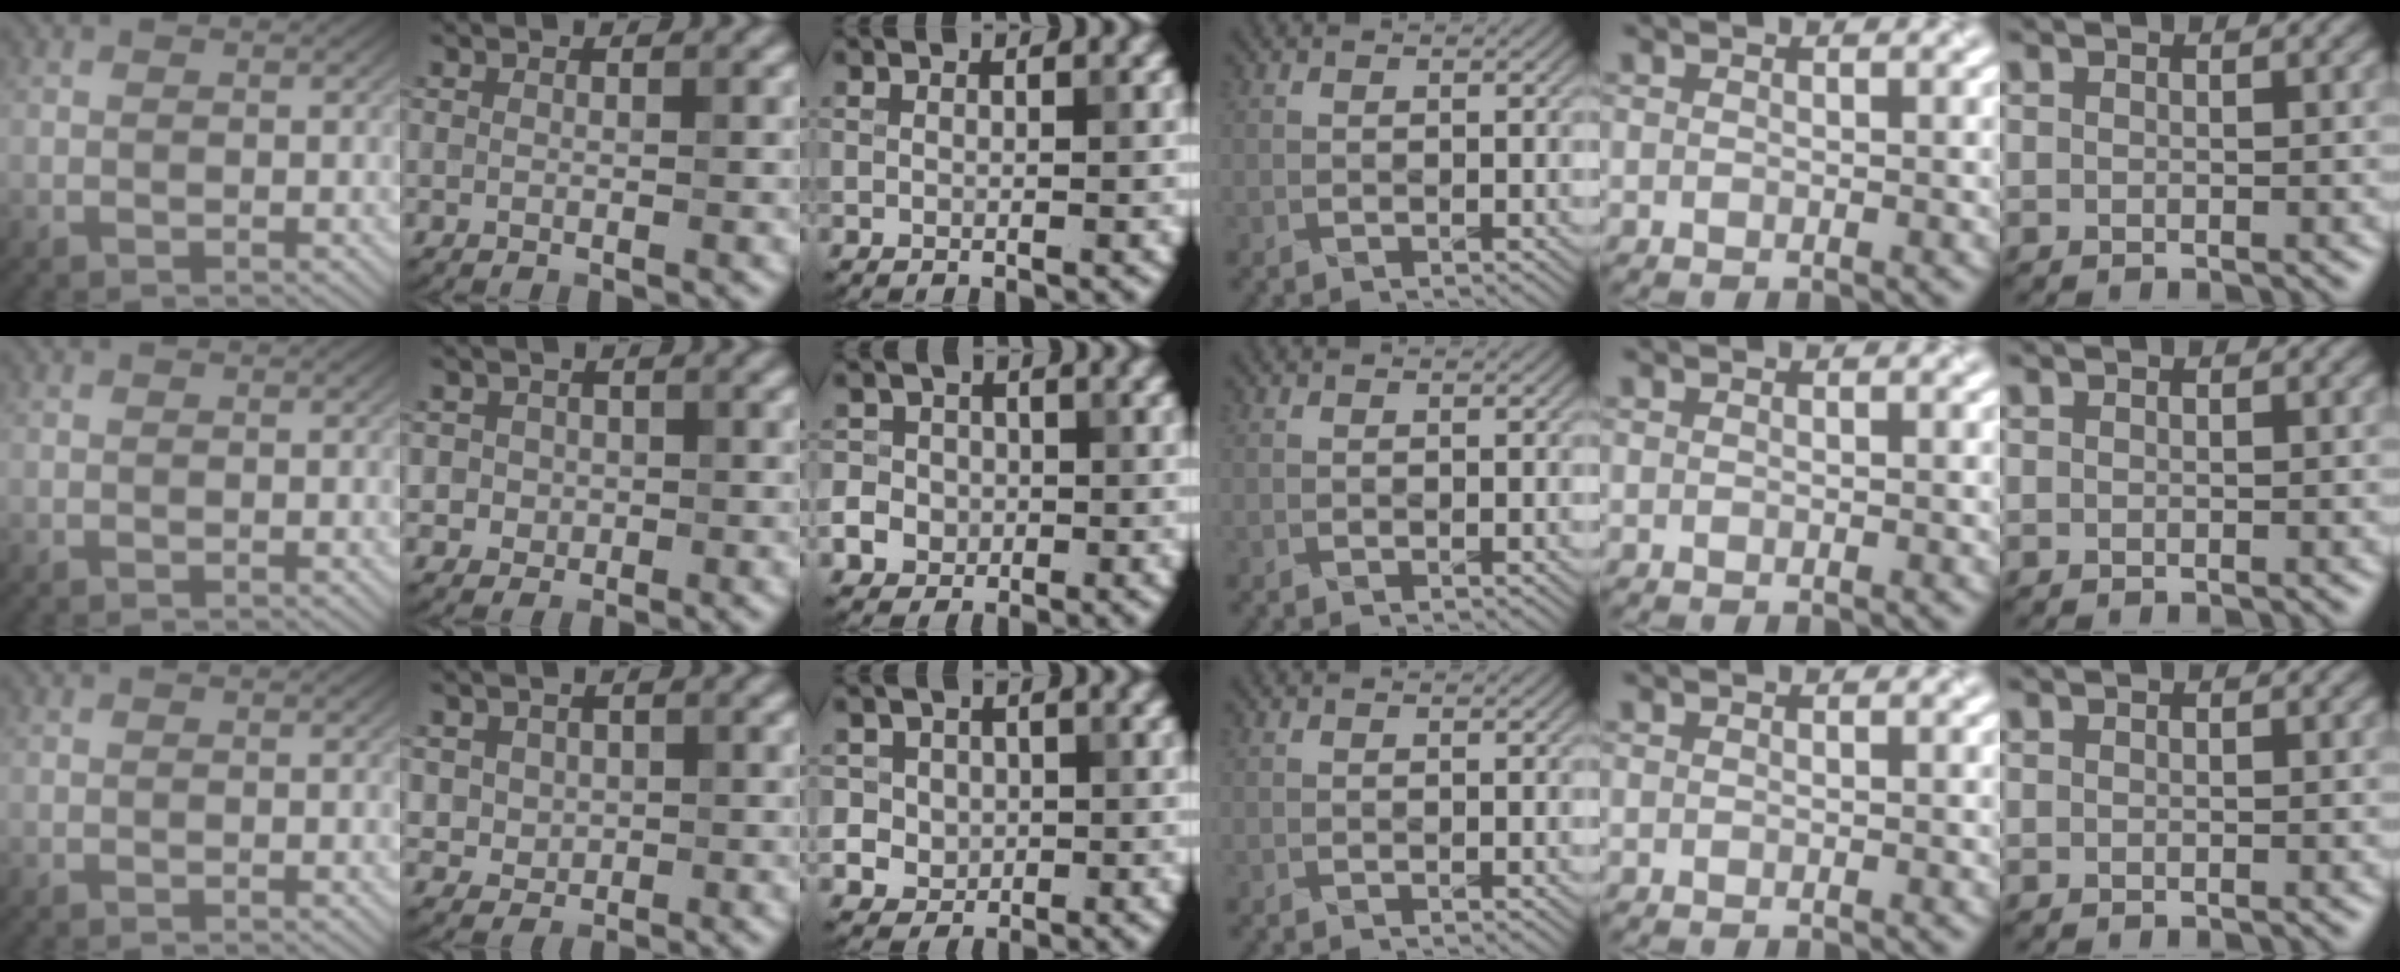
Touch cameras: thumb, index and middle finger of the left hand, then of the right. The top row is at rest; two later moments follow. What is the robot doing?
{"motion": "fold", "object": "cloth"}